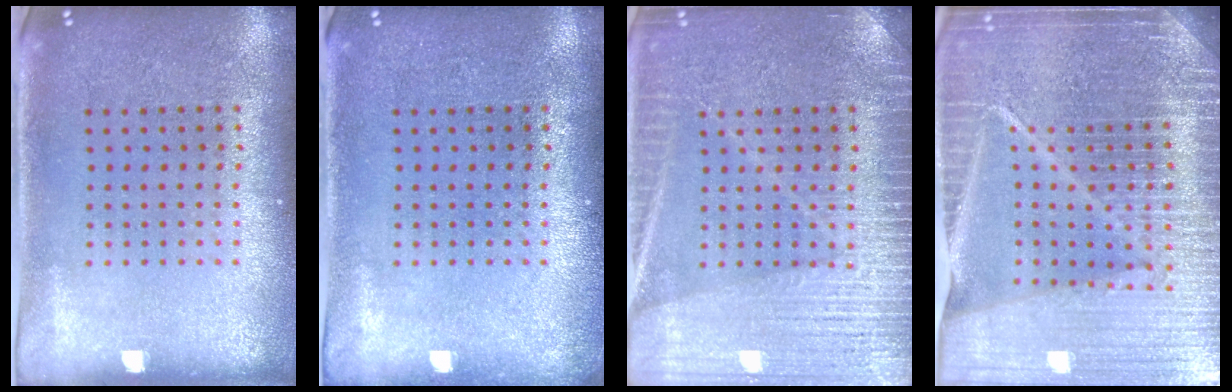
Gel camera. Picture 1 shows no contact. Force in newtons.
{"total": 0.6, "press": 0.6, "slide": 0.2}
{"total": 5.4, "press": 5.3, "slide": 0.9}
{"total": 6.7, "press": 5.8, "slide": 3.4}